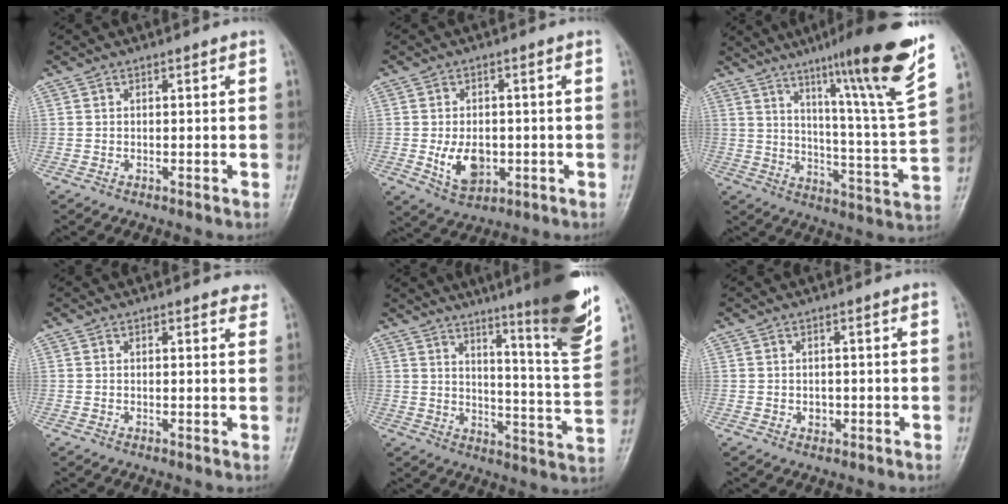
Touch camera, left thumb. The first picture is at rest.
{"total": 7.1, "force": [-1.2, 4.8, 5.1], "torque": [-0.074, -0.007, -0.010]}
{"total": 21.5, "force": [13.7, 0.5, 16.6], "torque": [-0.220, -0.067, 0.201]}
{"total": 2.4, "force": [2.1, 0.9, 0.9], "torque": [0.006, -0.006, 0.013]}
{"total": 20.7, "force": [13.5, 1.8, 15.6], "torque": [-0.192, -0.077, 0.188]}
{"total": 1.4, "force": [-0.2, 1.1, 0.7], "torque": [-0.005, 0.002, 0.000]}